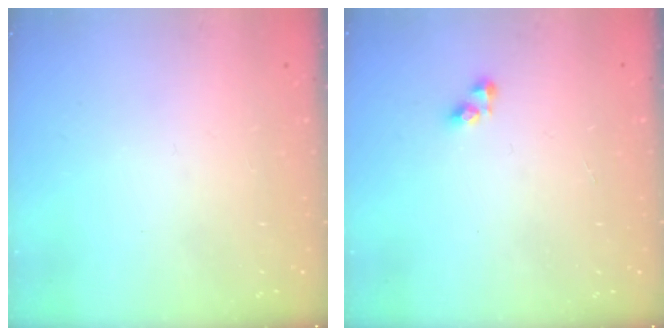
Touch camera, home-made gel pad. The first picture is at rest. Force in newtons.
{"total": 3.6, "press": 3.6, "slide": 0.5}